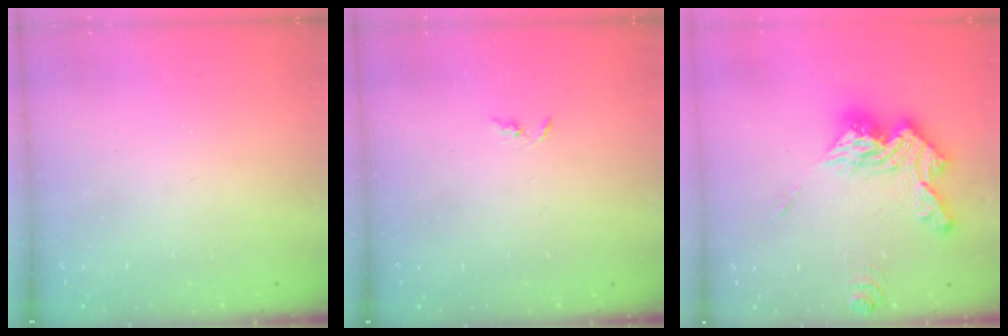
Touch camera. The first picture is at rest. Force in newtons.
{"total": 2.1, "press": 2.1, "slide": 0.3}
{"total": 15.1, "press": 15.0, "slide": 1.5}